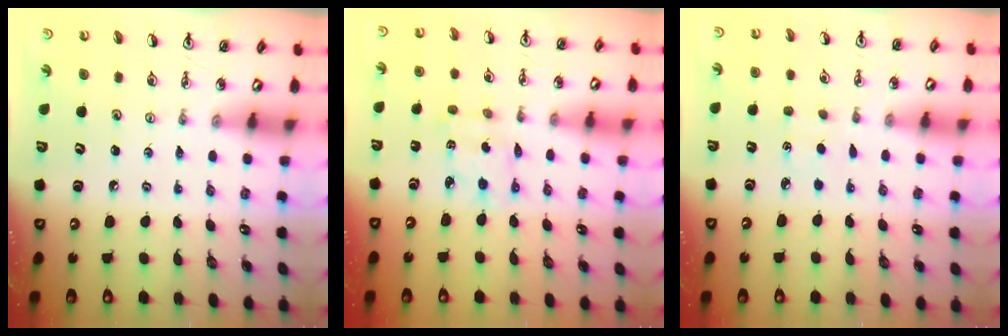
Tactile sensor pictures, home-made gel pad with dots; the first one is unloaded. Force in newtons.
{"total": 2.3, "press": 2.3, "slide": 0.3}
{"total": 1.5, "press": 1.5, "slide": 0.2}